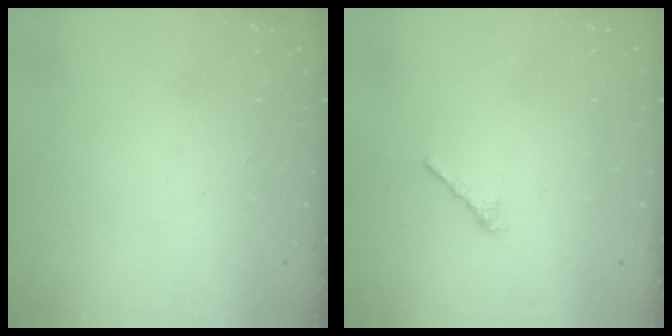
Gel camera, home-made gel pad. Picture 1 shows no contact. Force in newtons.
{"total": 2.4, "press": 2.3, "slide": 0.7}